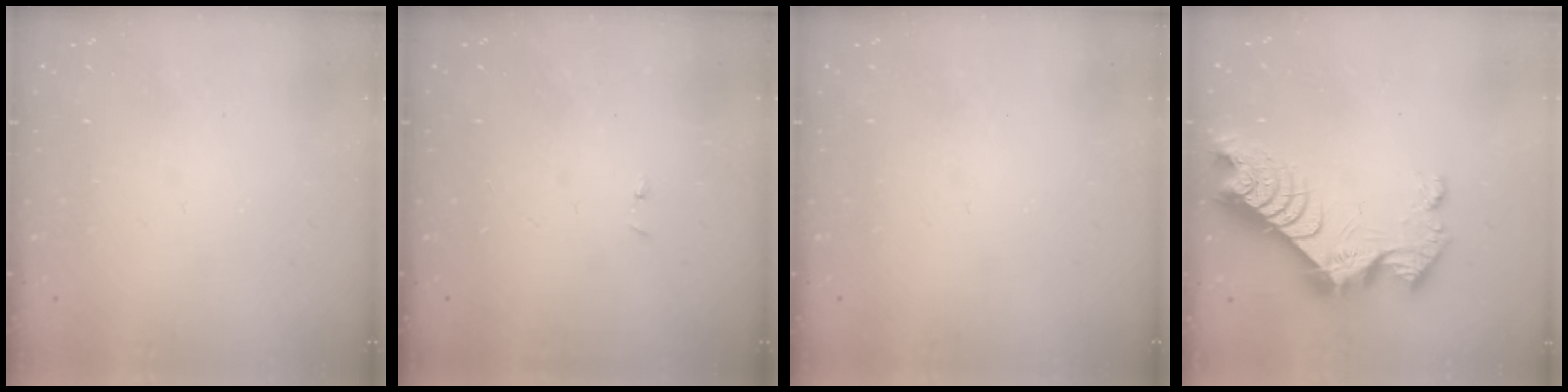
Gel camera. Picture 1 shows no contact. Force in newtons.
{"total": 2.9, "press": 2.9, "slide": 0.4}
{"total": 0.0}
{"total": 12.1, "press": 12.0, "slide": 1.1}